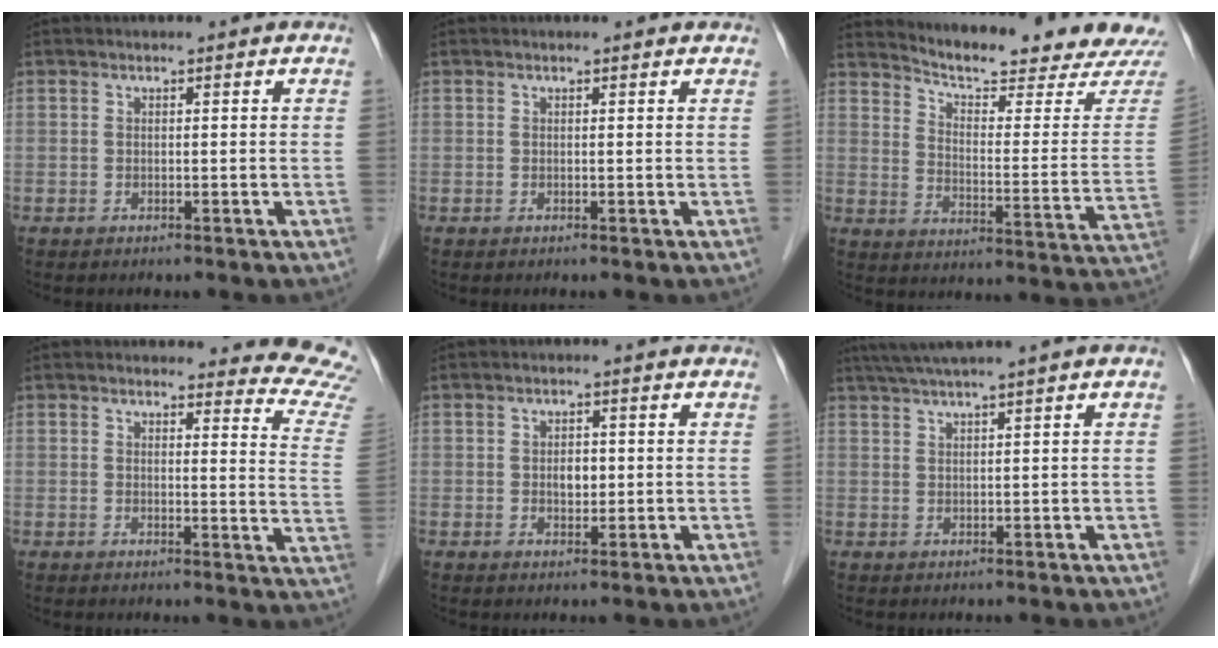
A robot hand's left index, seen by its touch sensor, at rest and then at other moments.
{"total": 1.0, "force": [1.0, 0.2, 0.2], "torque": [-0.010, 0.003, 0.006]}
{"total": 18.7, "force": [18.1, -0.3, 5.0], "torque": [-0.086, -0.092, 0.232]}
{"total": 13.0, "force": [12.9, 1.0, 1.2], "torque": [0.027, -0.114, 0.095]}
{"total": 2.4, "force": [0.0, 1.6, 1.8], "torque": [-0.029, 0.002, 0.002]}
{"total": 5.4, "force": [3.9, -1.1, 3.7], "torque": [-0.068, 0.026, 0.071]}